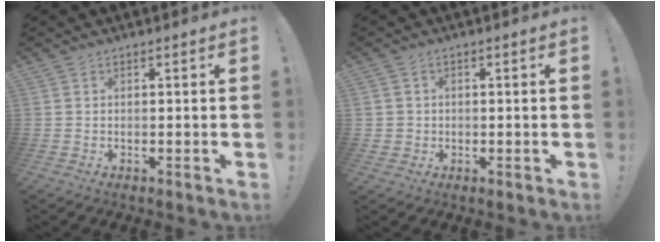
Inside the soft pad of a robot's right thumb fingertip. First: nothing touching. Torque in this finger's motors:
{"motor_torque": [0.00, -0.15, 0.31, -0.18, -0.03]}